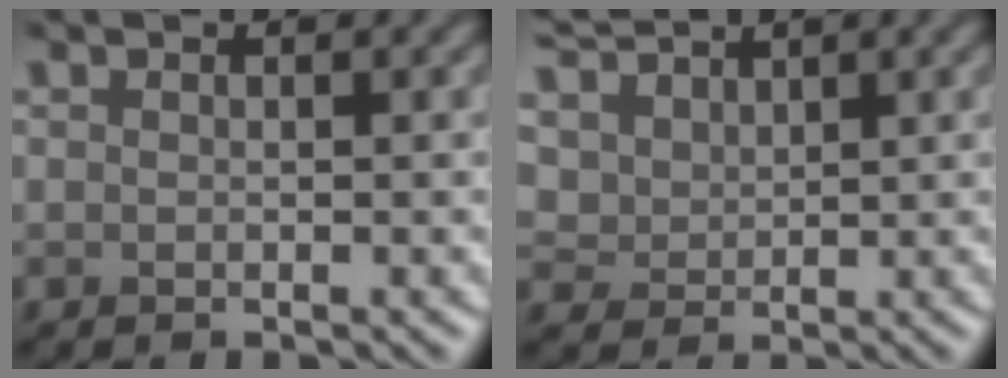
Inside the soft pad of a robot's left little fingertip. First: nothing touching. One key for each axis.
{"total": 5.9, "fx": 3.5, "fy": 3.8, "fz": 3.0, "tx": -0.108, "ty": 0.012, "tz": 0.067}